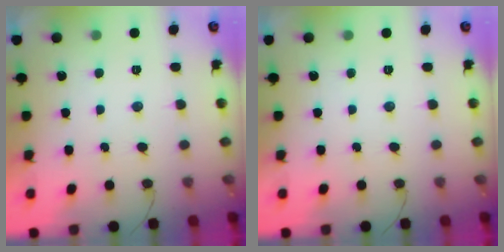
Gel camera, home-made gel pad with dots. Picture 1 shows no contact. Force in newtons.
{"total": 0.0}